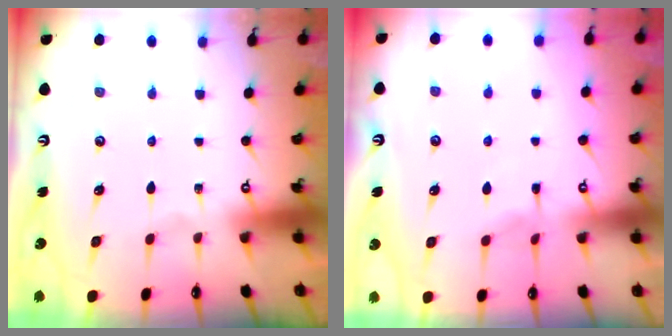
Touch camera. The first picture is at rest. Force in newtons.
{"total": 2.8, "press": 2.7, "slide": 0.3}